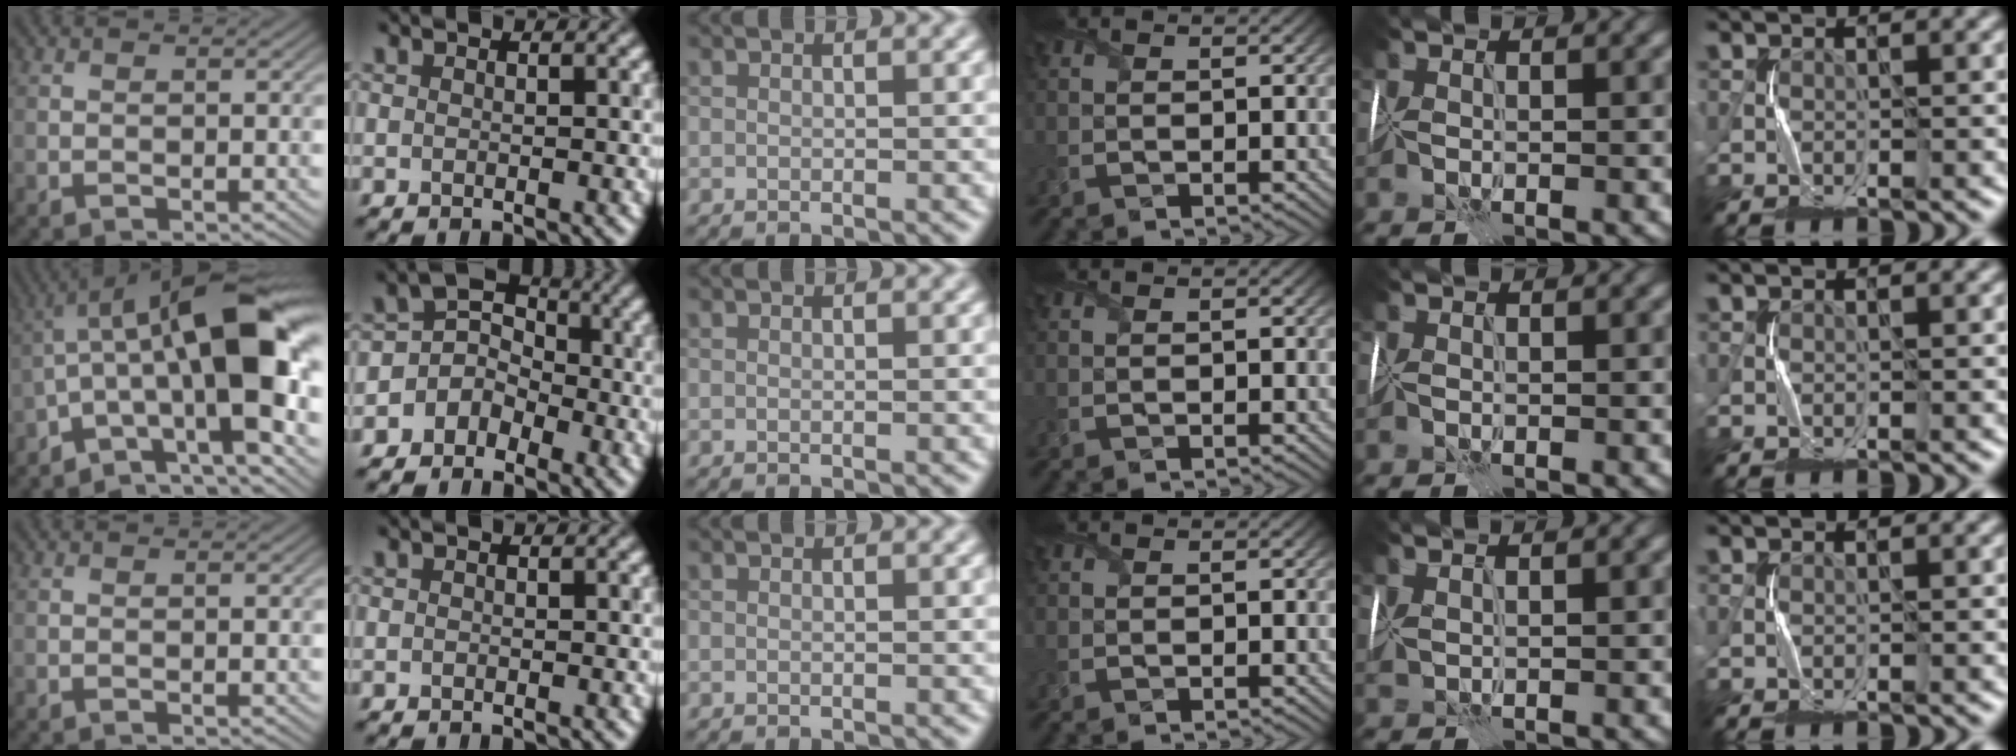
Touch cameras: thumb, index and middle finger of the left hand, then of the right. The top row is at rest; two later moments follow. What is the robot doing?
{"motion": "wrap", "object": "cellophane"}